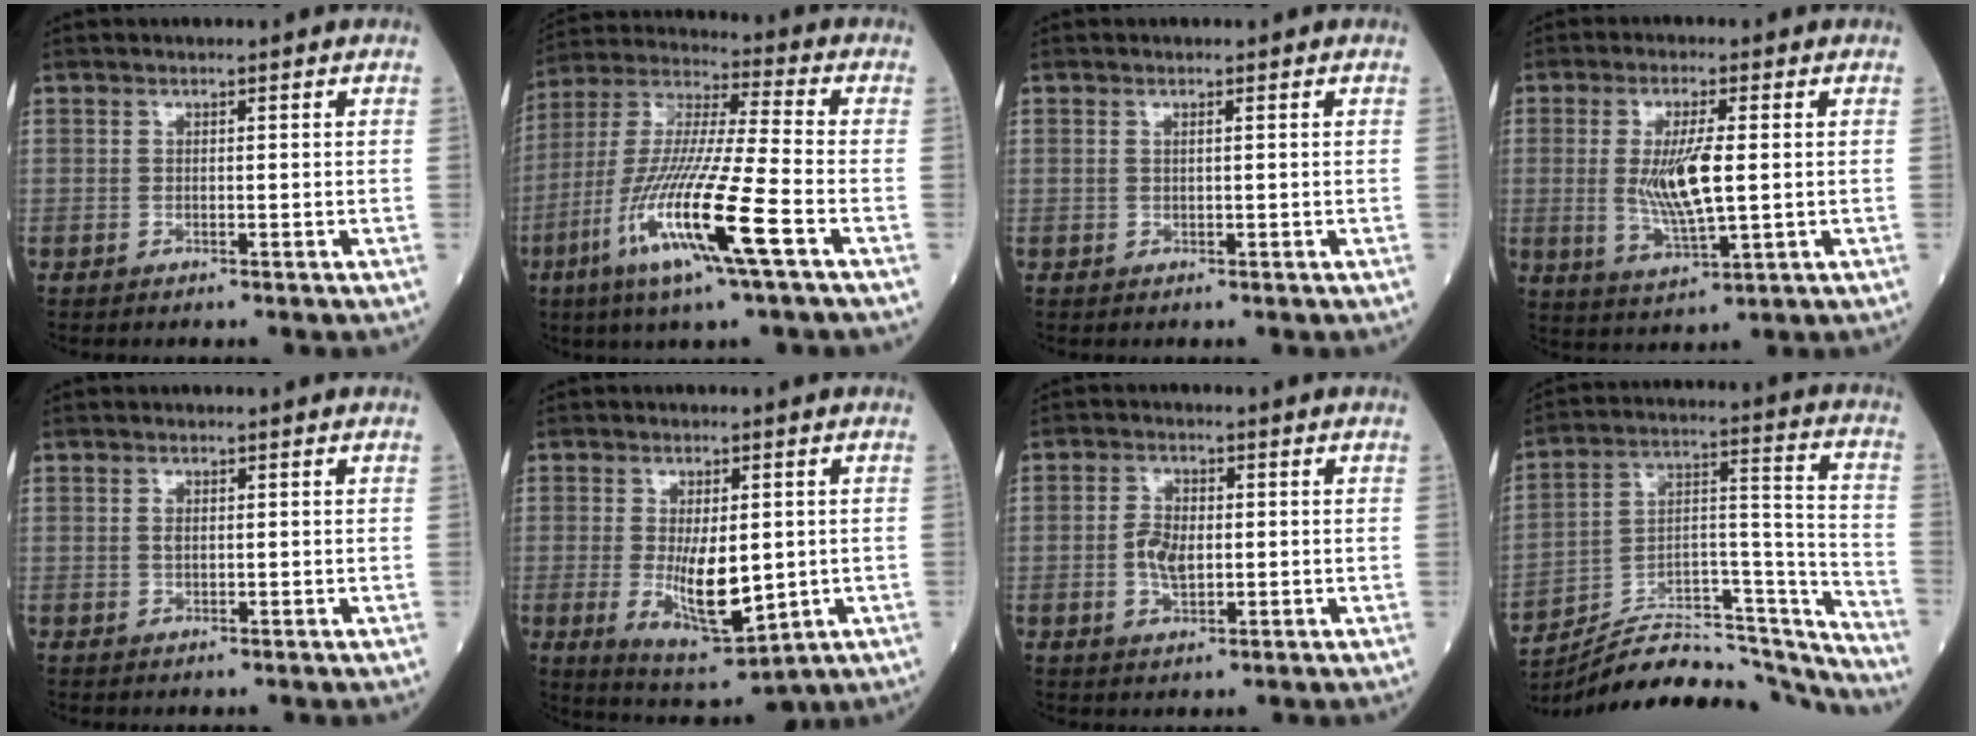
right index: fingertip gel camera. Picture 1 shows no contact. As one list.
[{"total": 17.7, "force": [-7.2, -0.2, 16.1], "torque": [-0.338, -0.027, -0.138]}, {"total": 0.8, "force": [0.2, -0.4, 0.6], "torque": [-0.021, 0.003, 0.004]}, {"total": 8.5, "force": [0.3, 1.1, 8.4], "torque": [-0.177, -0.013, 0.009]}, {"total": 1.0, "force": [0.2, 0.1, 1.0], "torque": [-0.022, 0.000, 0.005]}, {"total": 10.2, "force": [-1.3, 3.2, 9.6], "torque": [-0.168, -0.024, -0.006]}, {"total": 4.2, "force": [-0.3, 1.9, 3.8], "torque": [-0.078, 0.002, -0.005]}, {"total": 24.0, "force": [-23.0, 3.3, 6.2], "torque": [-0.088, 0.044, -0.350]}]